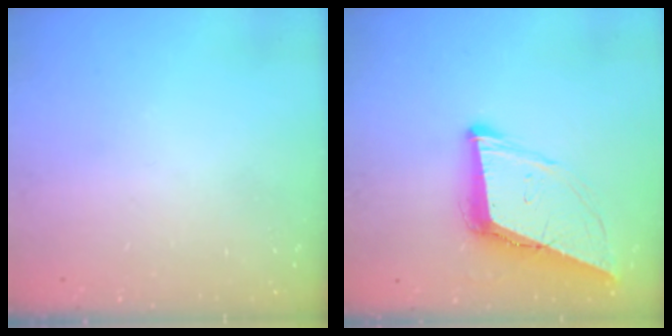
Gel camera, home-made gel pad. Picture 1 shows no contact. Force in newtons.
{"total": 10.9, "press": 10.3, "slide": 3.6}